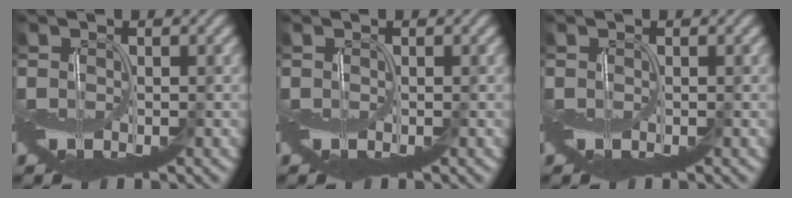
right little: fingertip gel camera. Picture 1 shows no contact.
{"total": 0.0}
{"total": 0.0}